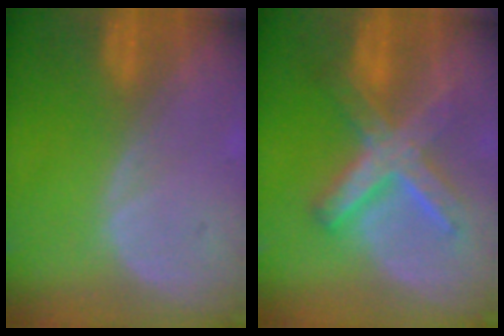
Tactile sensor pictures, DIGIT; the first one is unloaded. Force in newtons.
{"total": 8.9, "press": 8.9, "slide": 0.7}